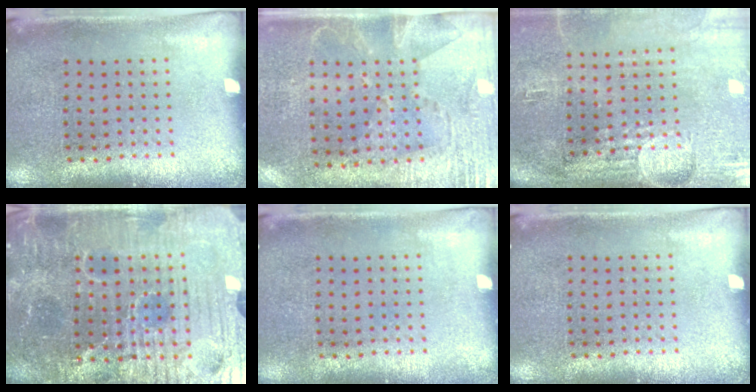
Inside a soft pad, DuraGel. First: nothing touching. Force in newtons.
{"total": 2.8, "press": 2.3, "slide": 1.5}
{"total": 4.5, "press": 3.8, "slide": 2.5}
{"total": 6.1, "press": 5.7, "slide": 2.2}
{"total": 0.0}
{"total": 0.0}